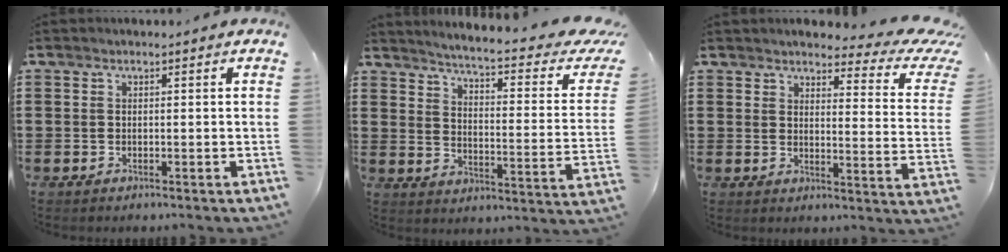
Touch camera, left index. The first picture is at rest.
{"total": 4.2, "force": [3.3, -0.6, 2.6], "torque": [-0.069, -0.035, 0.046]}
{"total": 4.6, "force": [3.8, 0.8, 2.4], "torque": [-0.042, -0.033, 0.058]}